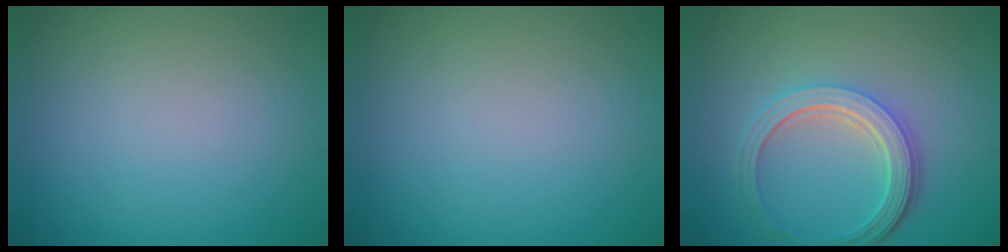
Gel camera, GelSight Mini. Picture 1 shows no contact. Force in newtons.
{"total": 0.0}
{"total": 4.8, "press": 3.7, "slide": 3.1}